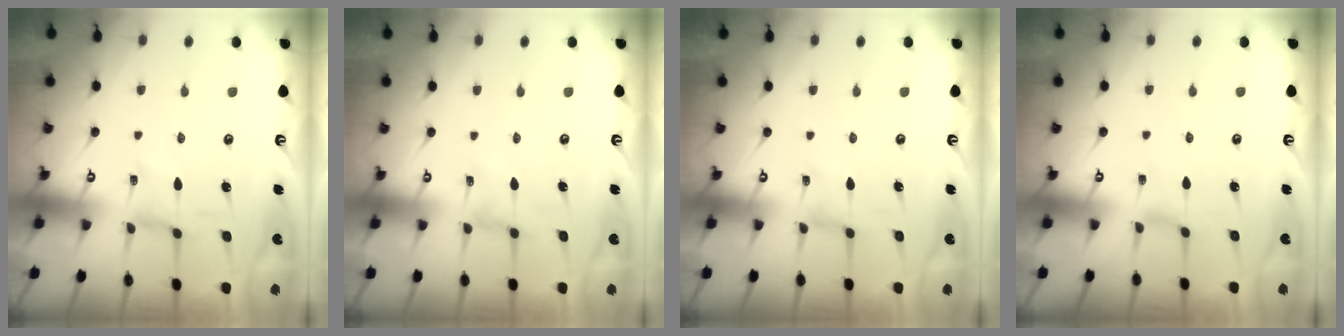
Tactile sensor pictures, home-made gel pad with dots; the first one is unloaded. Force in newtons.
{"total": 1.2, "press": 1.1, "slide": 0.4}
{"total": 0.6, "press": 0.5, "slide": 0.3}
{"total": 1.1, "press": 1.0, "slide": 0.2}